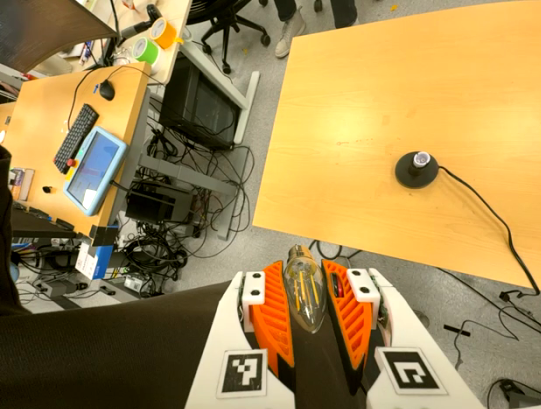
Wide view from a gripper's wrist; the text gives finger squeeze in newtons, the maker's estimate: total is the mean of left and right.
{"total": 13.8, "left": 14.1, "right": 13.6}